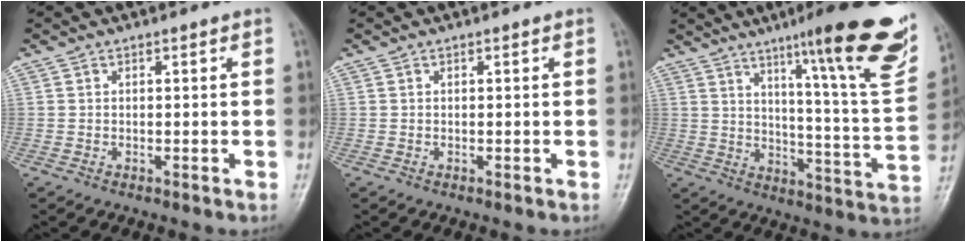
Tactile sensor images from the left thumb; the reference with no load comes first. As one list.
[{"total": 0.0}, {"total": 24.3, "force": [14.3, 3.2, 19.4], "torque": [-0.243, -0.065, 0.204]}]